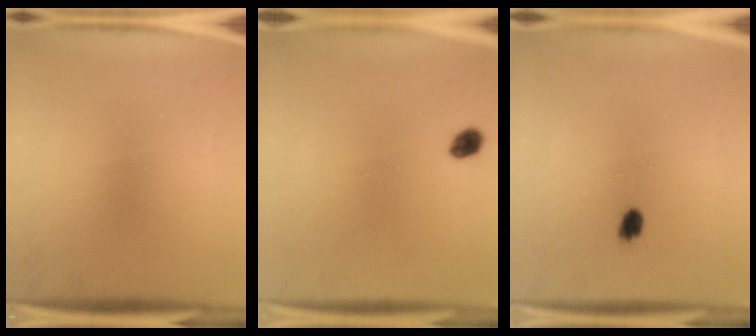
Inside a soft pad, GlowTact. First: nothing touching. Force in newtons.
{"total": 2.0}
{"total": 2.7}